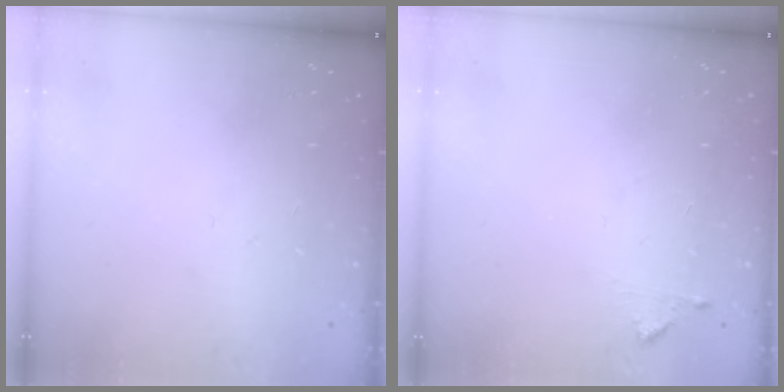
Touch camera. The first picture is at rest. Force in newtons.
{"total": 4.4, "press": 4.3, "slide": 0.4}